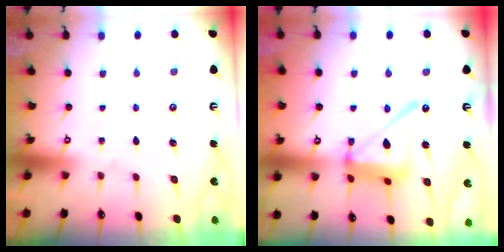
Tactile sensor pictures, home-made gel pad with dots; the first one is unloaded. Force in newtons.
{"total": 16.0, "press": 16.0, "slide": 1.4}